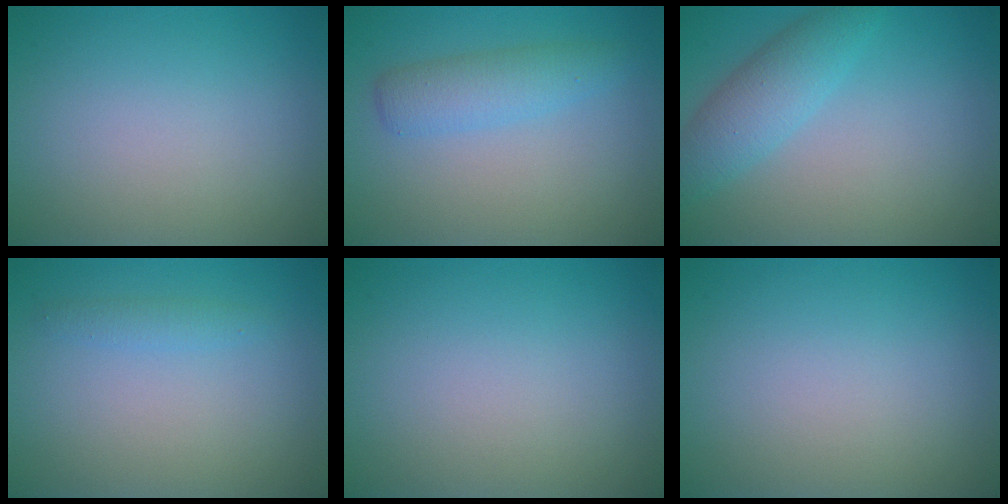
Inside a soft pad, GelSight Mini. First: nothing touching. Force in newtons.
{"total": 2.9, "press": 2.9, "slide": 0.1}
{"total": 3.7, "press": 3.7, "slide": 0.1}
{"total": 1.1, "press": 1.1, "slide": 0.1}
{"total": 0.0}
{"total": 0.0}